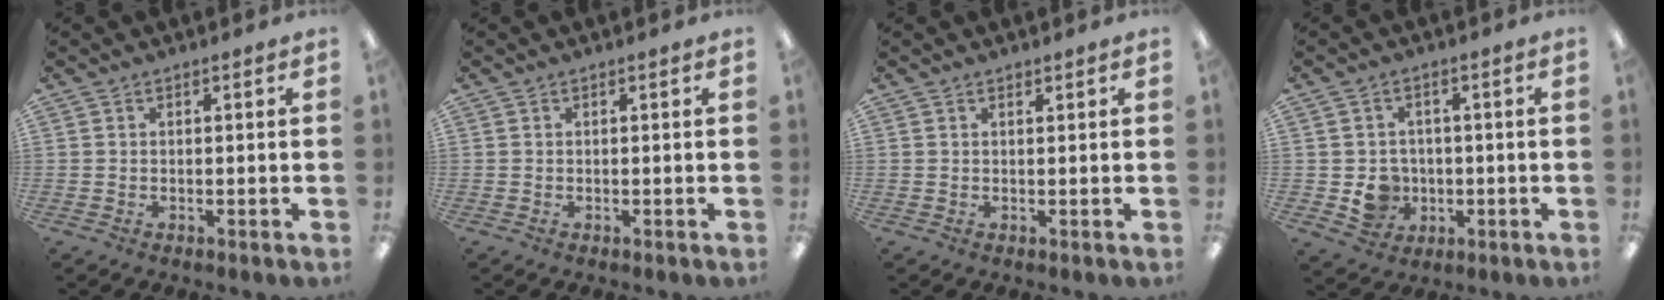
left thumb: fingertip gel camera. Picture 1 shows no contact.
{"total": 0.0}
{"total": 0.6, "force": [0.6, 0.2, 0.0], "torque": [-0.001, 0.000, 0.011]}
{"total": 6.4, "force": [-0.7, 6.0, 1.8], "torque": [-0.025, 0.005, -0.006]}